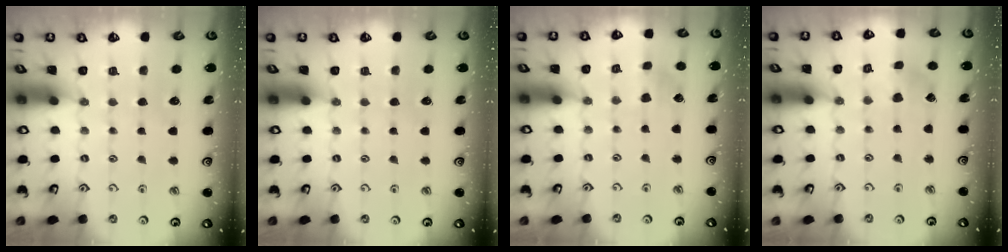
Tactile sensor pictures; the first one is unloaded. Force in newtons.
{"total": 0.0}
{"total": 2.6, "press": 2.6, "slide": 0.5}
{"total": 2.2, "press": 2.2, "slide": 0.3}